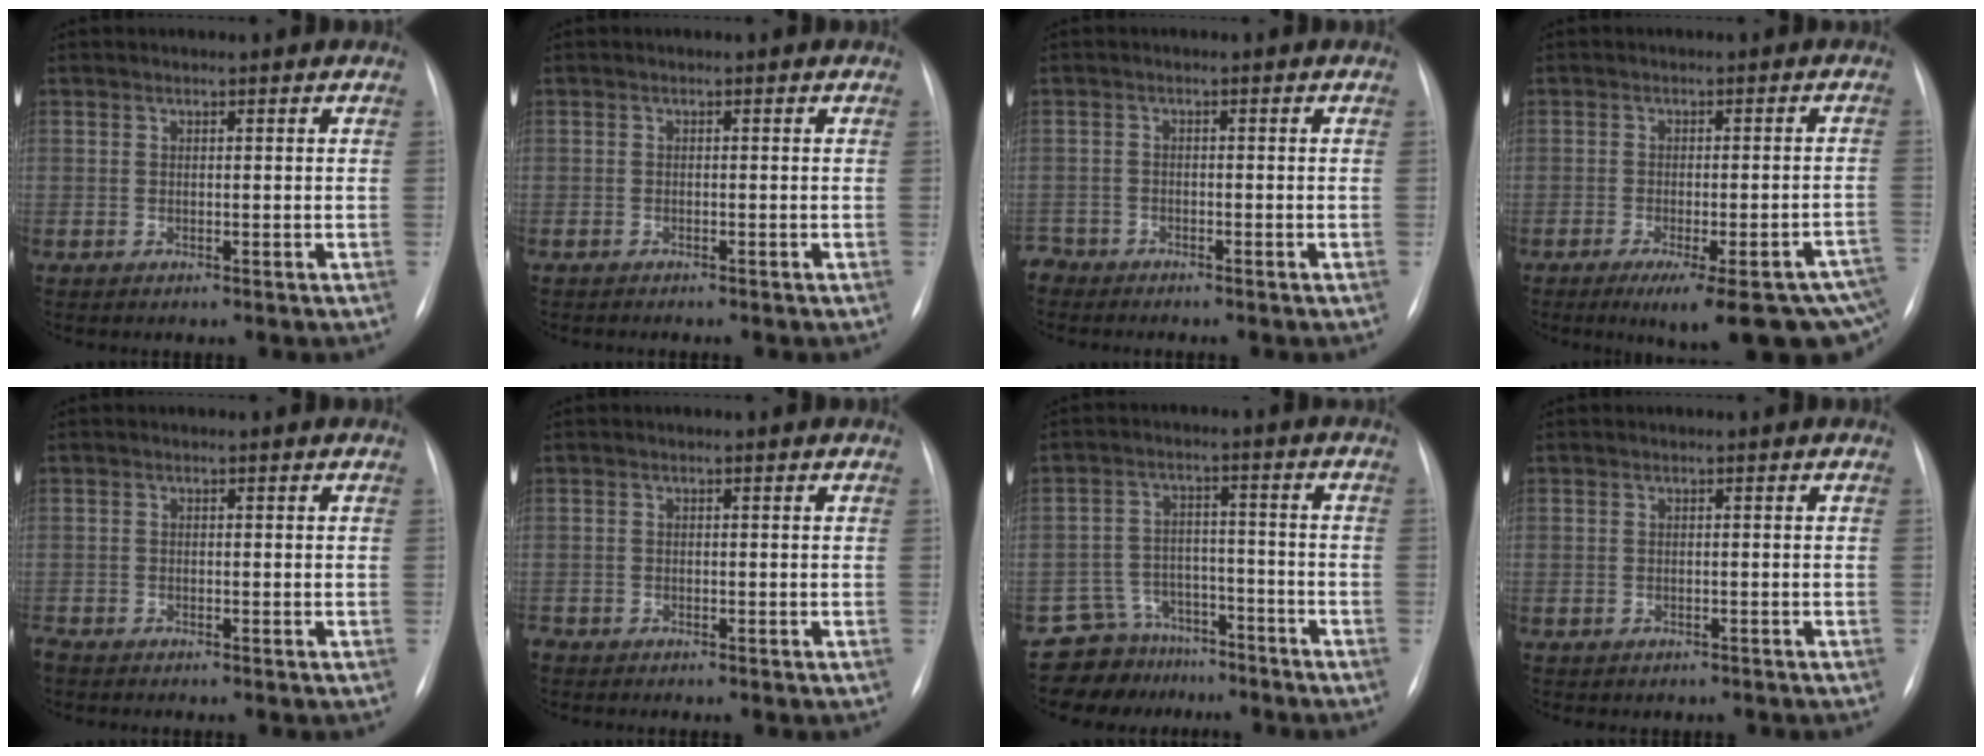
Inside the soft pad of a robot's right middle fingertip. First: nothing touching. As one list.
[{"total": 1.8, "force": [-1.6, 0.4, 0.8], "torque": [-0.014, -0.006, -0.018]}, {"total": 3.0, "force": [-2.8, 1.0, -0.4], "torque": [0.007, -0.004, -0.055]}, {"total": 17.3, "force": [-12.4, 2.7, 11.8], "torque": [-0.080, 0.002, -0.148]}, {"total": 2.8, "force": [-2.5, 0.6, 1.1], "torque": [-0.019, -0.009, -0.038]}, {"total": 2.3, "force": [-2.1, 0.7, 0.8], "torque": [-0.011, -0.006, -0.030]}, {"total": 8.4, "force": [-7.0, 4.6, -0.6], "torque": [0.020, 0.045, -0.114]}, {"total": 2.5, "force": [-2.1, 1.0, 0.6], "torque": [-0.013, -0.002, -0.022]}]